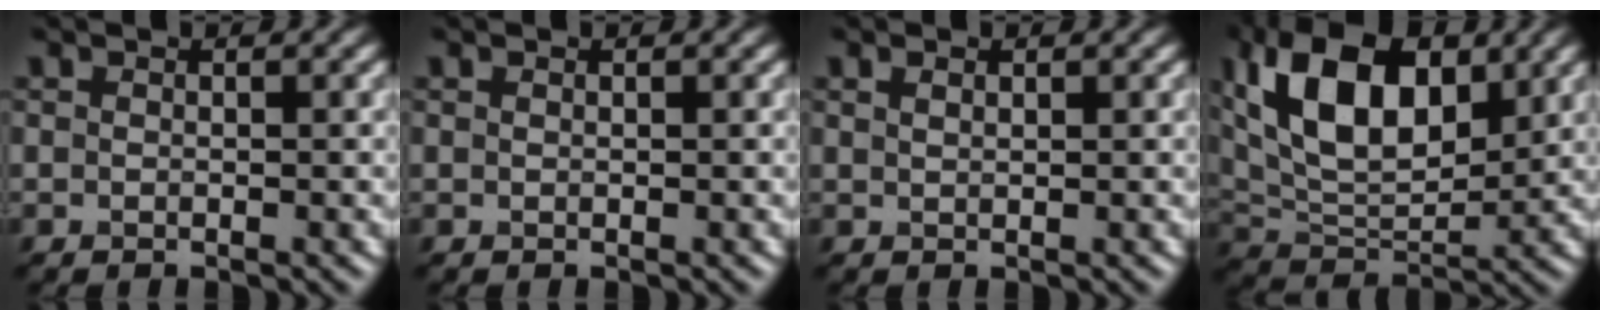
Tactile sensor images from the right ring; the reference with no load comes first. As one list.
[{"total": 0.0}, {"total": 0.8, "force": [0.6, 0.3, 0.5], "torque": [-0.011, 0.000, 0.012]}, {"total": 12.4, "force": [4.6, 6.6, 9.4], "torque": [-0.173, 0.019, 0.077]}]